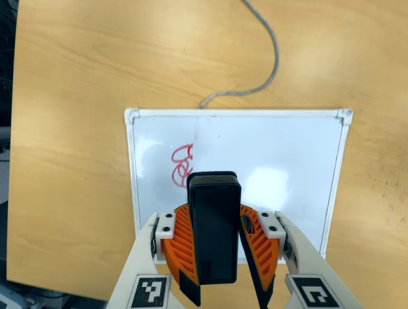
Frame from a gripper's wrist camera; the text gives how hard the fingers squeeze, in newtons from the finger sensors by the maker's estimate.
{"total": 9.5, "left": 9.1, "right": 9.9}